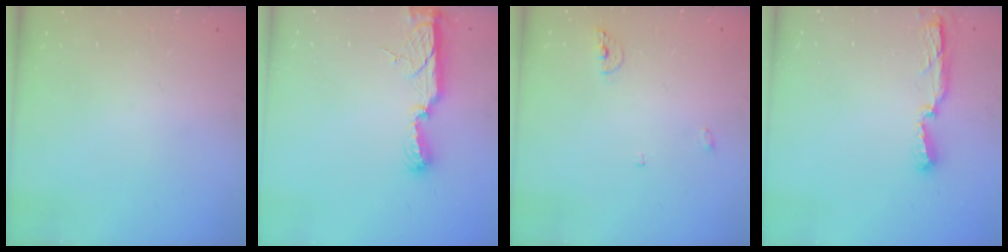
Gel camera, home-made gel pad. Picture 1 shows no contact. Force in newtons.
{"total": 9.5, "press": 9.2, "slide": 2.7}
{"total": 5.6, "press": 5.5, "slide": 0.9}
{"total": 9.5, "press": 7.8, "slide": 5.5}